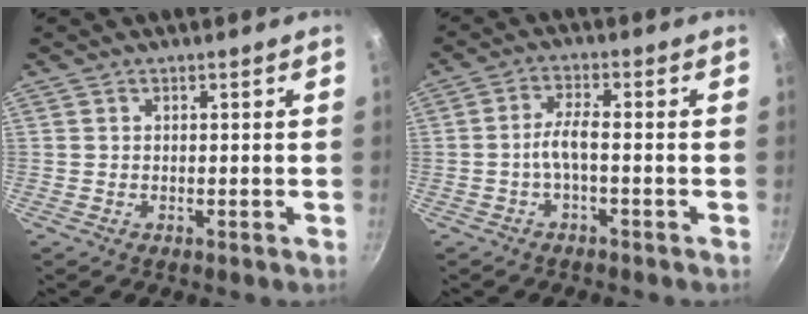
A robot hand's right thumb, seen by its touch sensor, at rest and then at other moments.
{"total": 4.0, "force": [-1.5, 0.9, 3.6], "torque": [-0.082, 0.022, -0.035]}